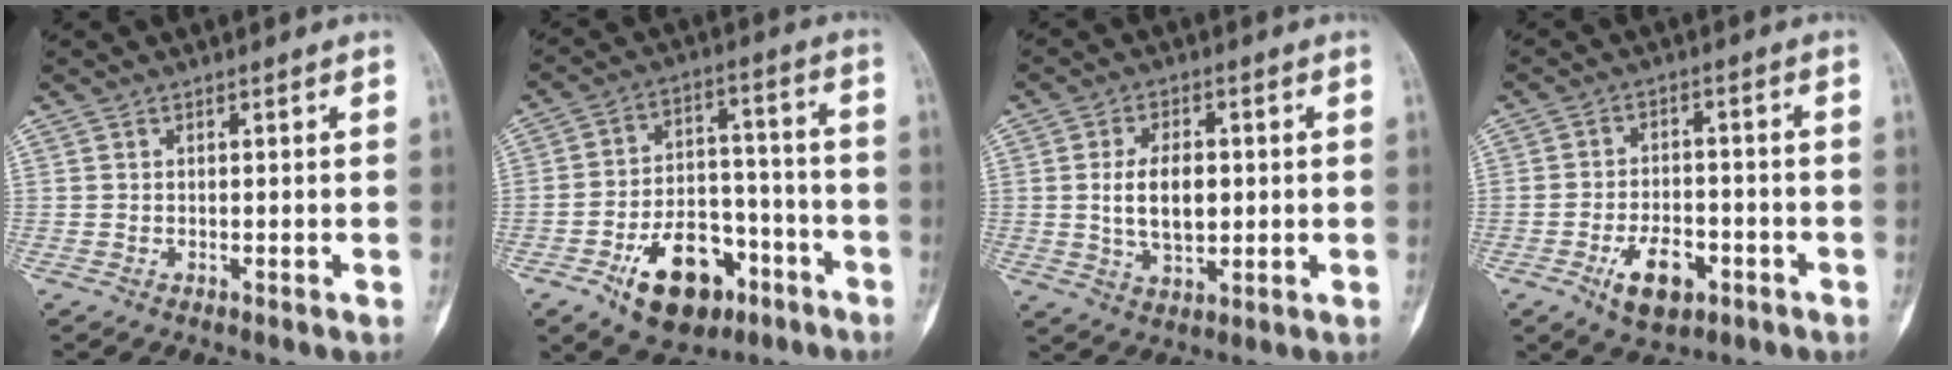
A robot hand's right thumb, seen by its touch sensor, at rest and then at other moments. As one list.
[{"total": 16.3, "force": [-8.6, 9.9, 9.8], "torque": [-0.118, 0.065, -0.127]}, {"total": 8.2, "force": [0.3, 4.8, 6.7], "torque": [-0.106, -0.003, 0.009]}, {"total": 8.6, "force": [-4.1, 4.8, 5.8], "torque": [-0.075, 0.021, -0.062]}]